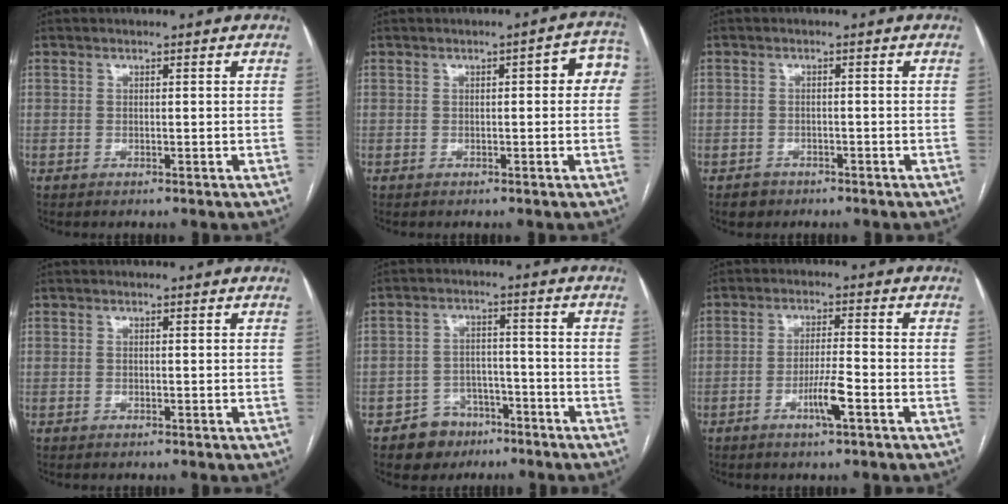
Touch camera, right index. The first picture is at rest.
{"total": 5.0, "force": [0.8, 1.6, 4.6], "torque": [-0.042, 0.022, 0.002]}
{"total": 2.7, "force": [-1.5, 2.3, -0.1], "torque": [0.006, 0.012, -0.020]}
{"total": 0.0}
{"total": 6.1, "force": [-4.0, 4.6, 0.8], "torque": [-0.004, 0.014, -0.058]}
{"total": 4.9, "force": [-2.3, 0.0, 4.3], "torque": [-0.080, -0.006, -0.043]}